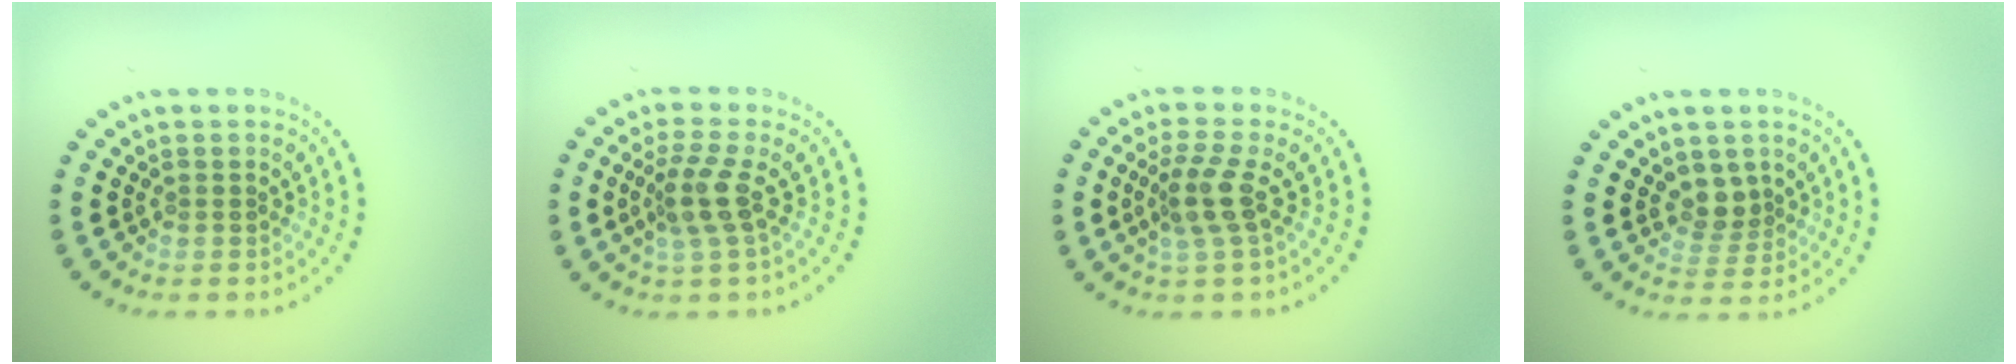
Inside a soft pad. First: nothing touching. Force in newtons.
{"total": 2.8, "press": 2.1, "slide": 1.8}
{"total": 2.8, "press": 2.1, "slide": 1.8}
{"total": 2.1, "press": 1.7, "slide": 1.3}